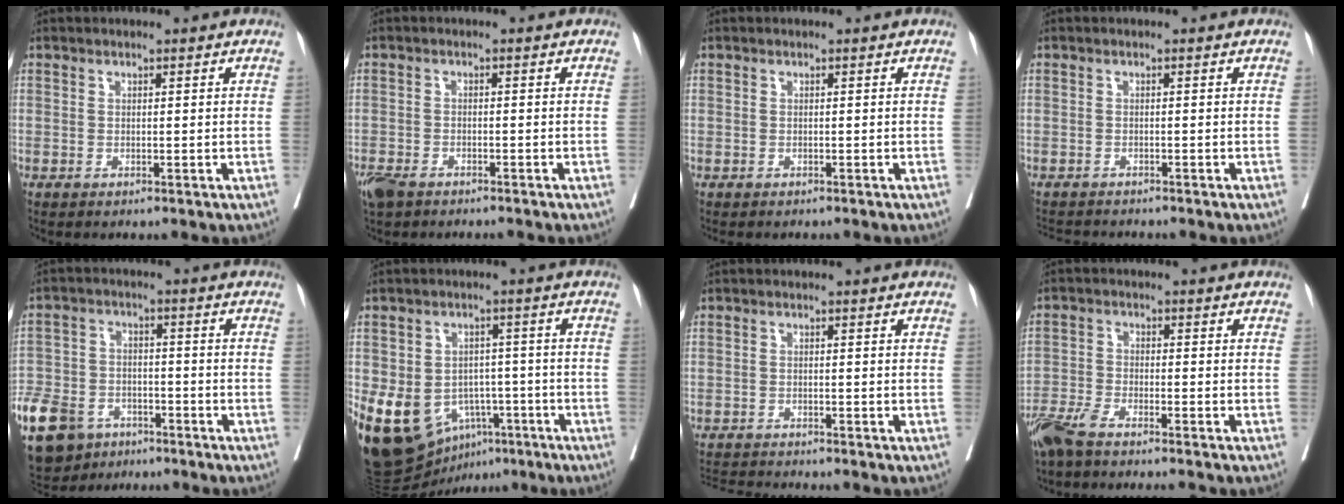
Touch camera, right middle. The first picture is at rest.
{"total": 6.1, "force": [-4.8, 1.9, 3.2], "torque": [-0.060, -0.013, -0.082]}
{"total": 1.8, "force": [-1.6, 0.8, 0.4], "torque": [-0.011, -0.003, -0.022]}
{"total": 4.5, "force": [-4.3, 0.7, 1.0], "torque": [-0.013, -0.010, -0.068]}
{"total": 16.3, "force": [-10.3, 10.1, 7.5], "torque": [-0.193, -0.011, -0.170]}
{"total": 13.8, "force": [-5.9, 10.4, 6.9], "torque": [-0.129, 0.018, -0.080]}
{"total": 5.0, "force": [-4.9, -0.6, 0.7], "torque": [-0.011, -0.016, -0.083]}
{"total": 8.1, "force": [-6.9, 0.8, 4.2], "torque": [-0.076, -0.018, -0.122]}